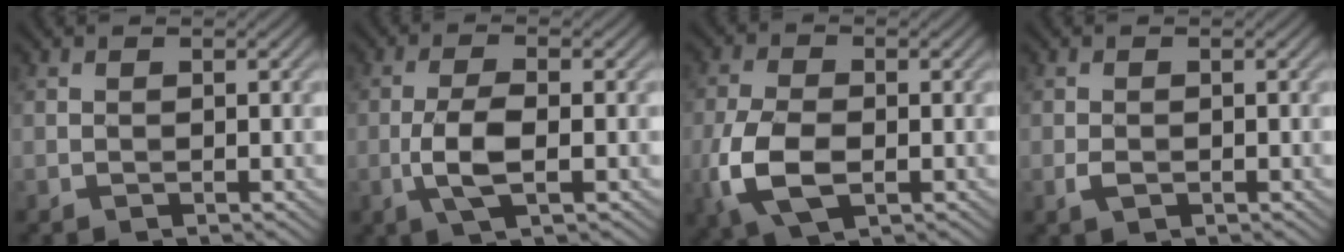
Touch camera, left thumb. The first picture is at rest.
{"total": 5.0, "force": [-1.2, 1.6, 4.5], "torque": [-0.104, -0.001, -0.030]}
{"total": 7.9, "force": [-2.3, 4.4, 6.1], "torque": [-0.155, -0.010, -0.049]}
{"total": 1.2, "force": [-0.4, 0.7, 0.9], "torque": [-0.020, -0.001, -0.009]}